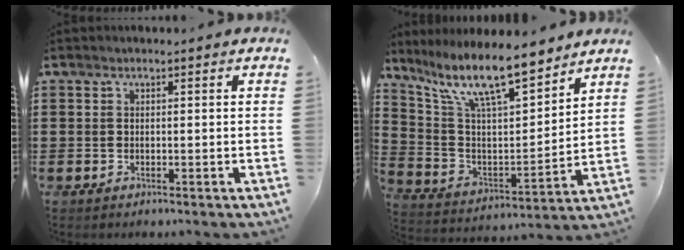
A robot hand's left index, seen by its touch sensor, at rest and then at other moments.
{"total": 12.4, "force": [9.9, 2.8, 7.0], "torque": [-0.154, -0.055, 0.170]}